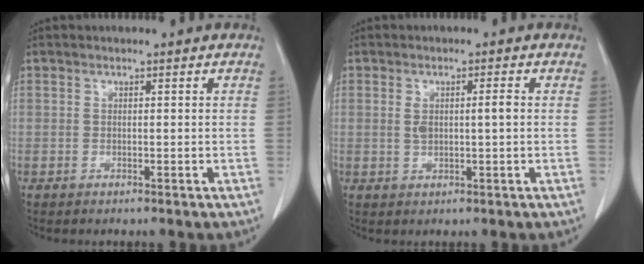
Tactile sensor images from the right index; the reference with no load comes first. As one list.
[{"total": 3.0, "force": [0.4, 0.7, 2.9], "torque": [-0.054, 0.009, 0.014]}]